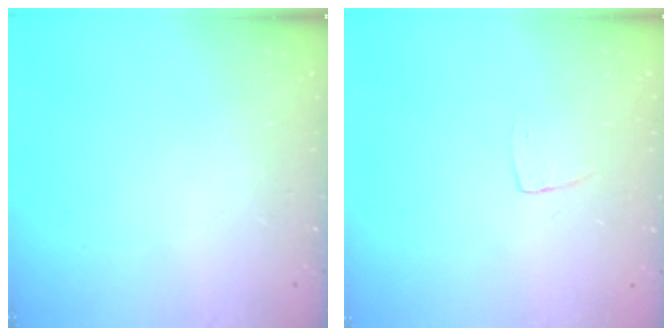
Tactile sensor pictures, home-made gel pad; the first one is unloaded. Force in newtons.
{"total": 3.7, "press": 3.7, "slide": 0.2}